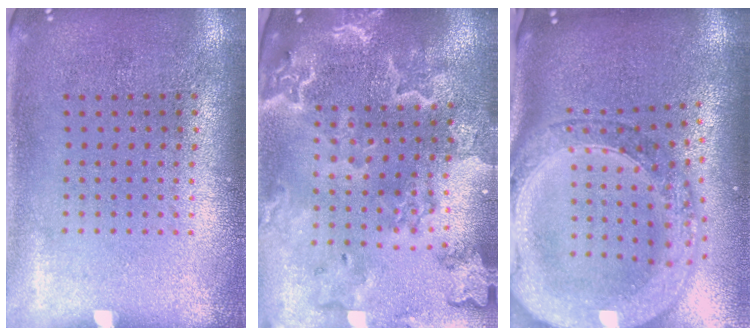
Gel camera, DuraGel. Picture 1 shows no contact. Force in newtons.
{"total": 3.7, "press": 3.2, "slide": 1.8}
{"total": 3.5, "press": 2.8, "slide": 2.1}